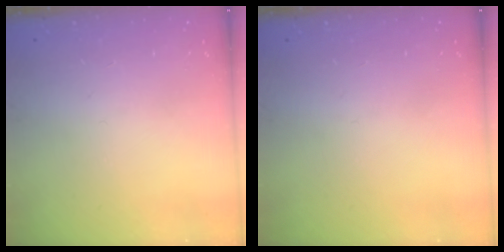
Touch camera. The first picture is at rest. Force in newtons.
{"total": 0.0}